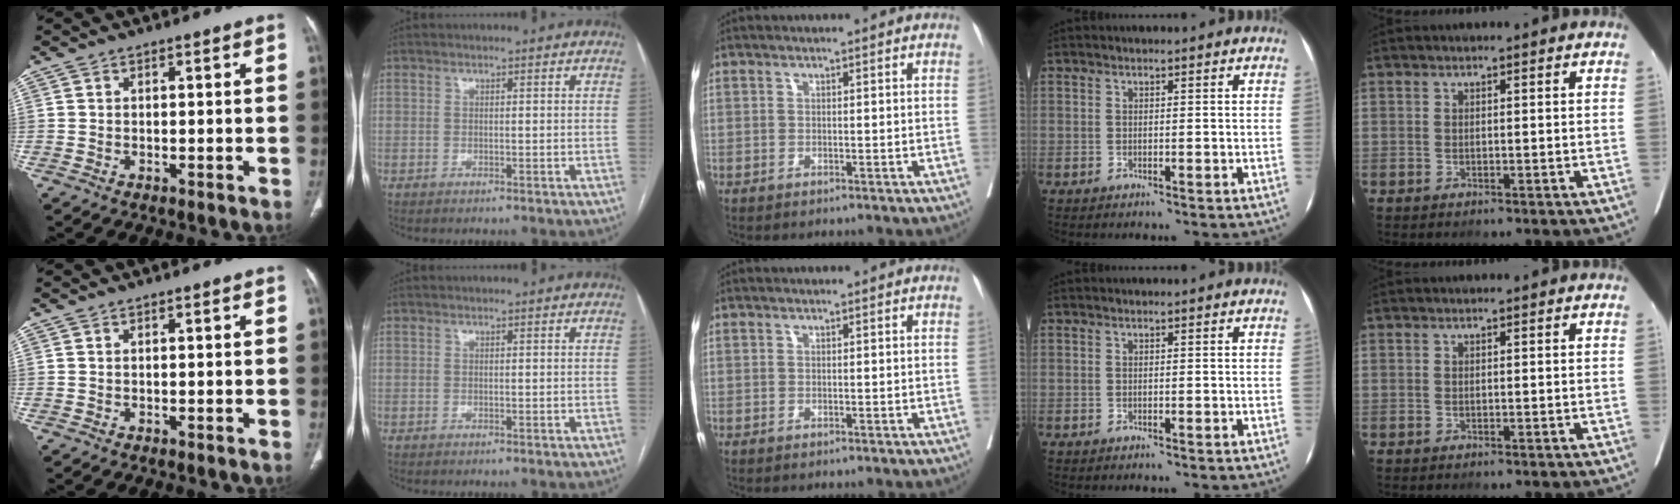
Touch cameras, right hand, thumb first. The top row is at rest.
{}